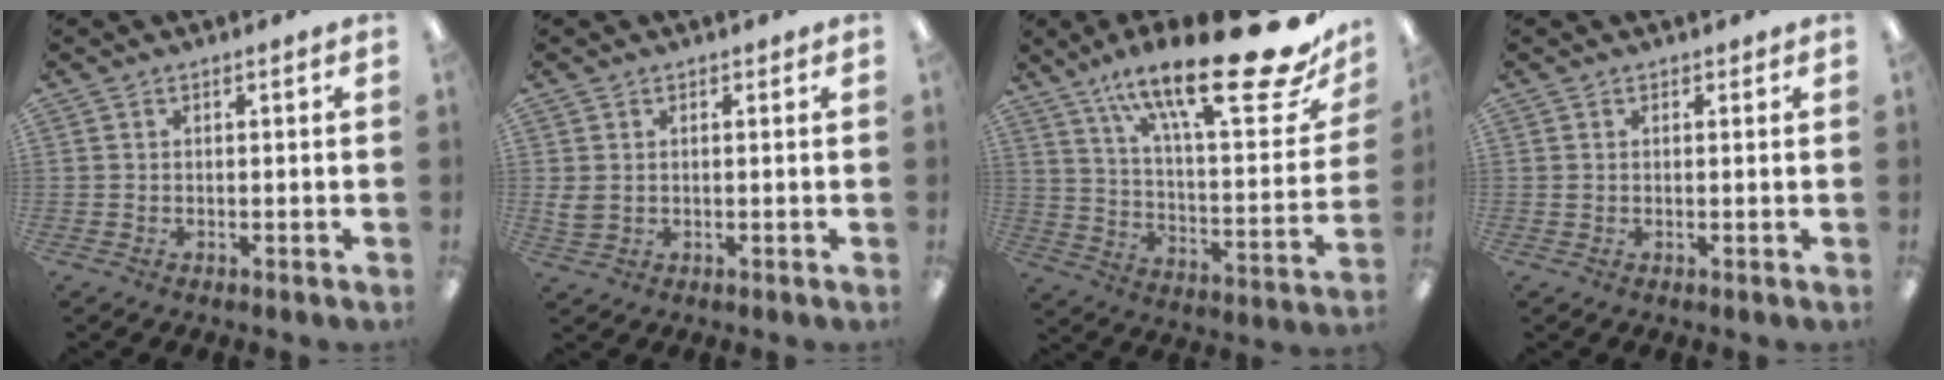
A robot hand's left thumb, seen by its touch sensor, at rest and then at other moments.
{"total": 3.3, "force": [1.0, 2.7, 1.5], "torque": [-0.021, 0.002, 0.019]}
{"total": 27.6, "force": [18.3, 6.9, 19.4], "torque": [-0.292, -0.115, 0.292]}
{"total": 1.0, "force": [0.4, 0.9, 0.2], "torque": [0.003, 0.002, 0.005]}